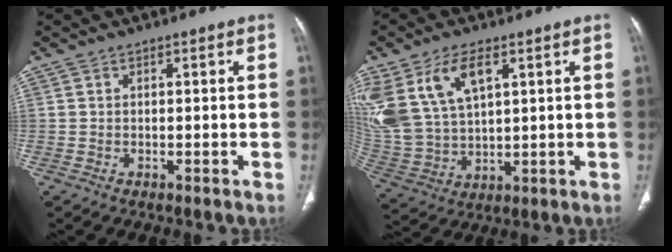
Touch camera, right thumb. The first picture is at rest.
{"total": 15.9, "force": [7.0, 8.6, 11.4], "torque": [-0.240, -0.016, 0.151]}